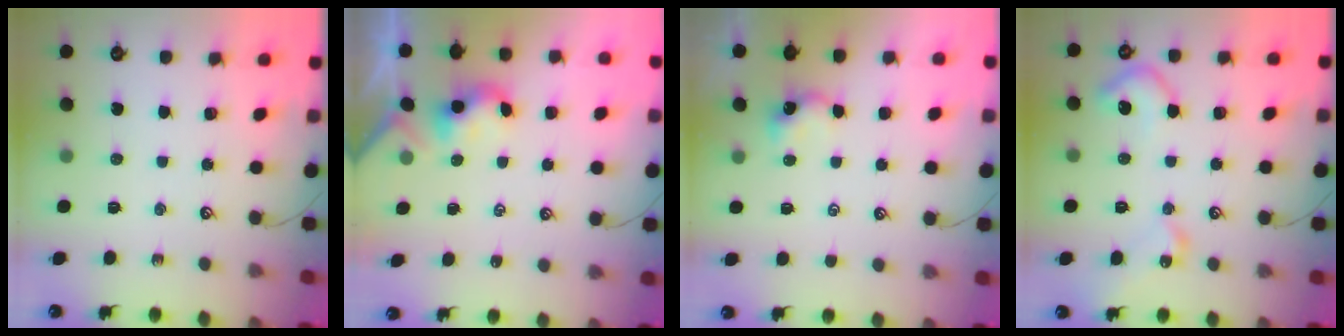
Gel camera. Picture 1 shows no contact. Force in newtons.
{"total": 2.2, "press": 2.2, "slide": 0.2}
{"total": 0.6, "press": 0.5, "slide": 0.3}
{"total": 9.4, "press": 9.3, "slide": 0.8}